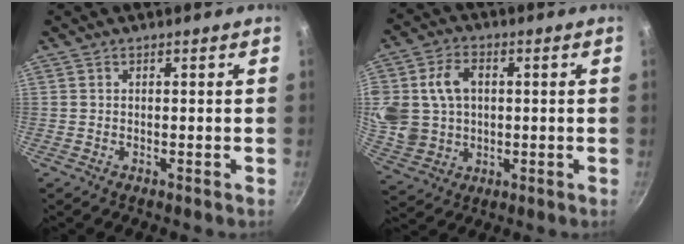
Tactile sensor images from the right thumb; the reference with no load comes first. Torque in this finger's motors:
{"motor_torque": [-0.15, 0.65, 0.57, 0.80, 0.17]}